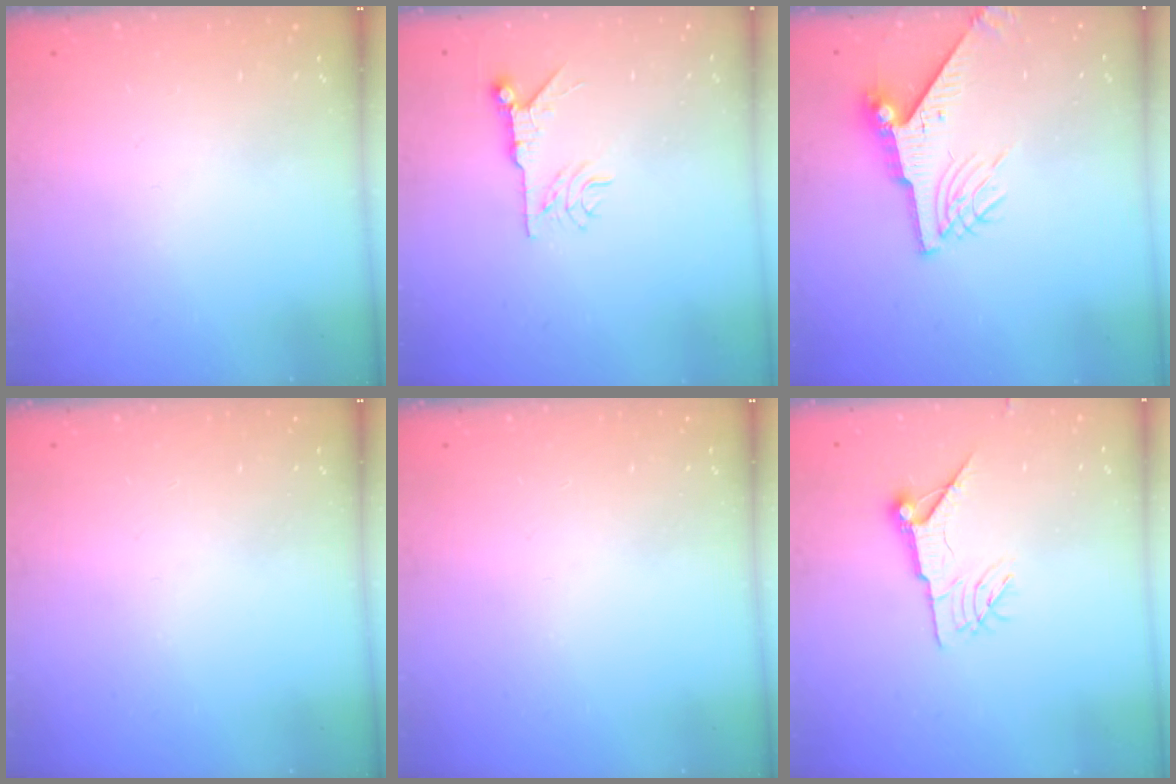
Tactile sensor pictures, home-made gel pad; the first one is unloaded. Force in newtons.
{"total": 7.3, "press": 7.3, "slide": 0.7}
{"total": 9.0, "press": 9.0, "slide": 0.8}
{"total": 0.0}
{"total": 0.0}
{"total": 9.9, "press": 9.9, "slide": 1.0}